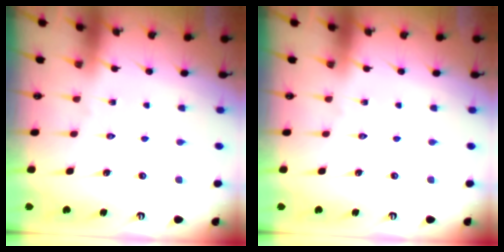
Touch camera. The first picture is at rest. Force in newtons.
{"total": 0.0}